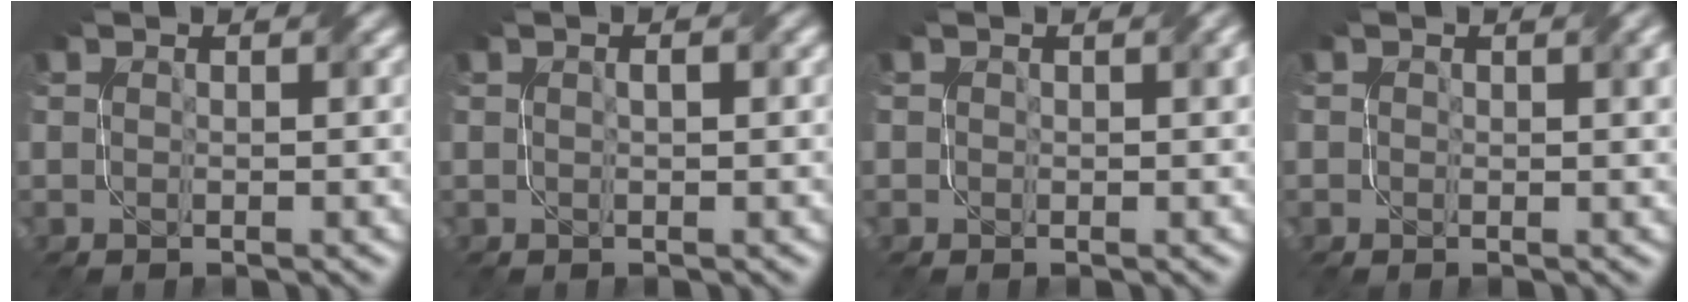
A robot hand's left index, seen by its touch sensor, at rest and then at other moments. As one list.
[{"total": 1.0, "force": [0.4, 0.3, 0.9], "torque": [-0.003, -0.007, 0.005]}, {"total": 0.8, "force": [0.3, 0.4, 0.6], "torque": [-0.003, 0.004, 0.007]}, {"total": 1.4, "force": [0.6, 0.8, 1.1], "torque": [-0.004, 0.002, 0.011]}]